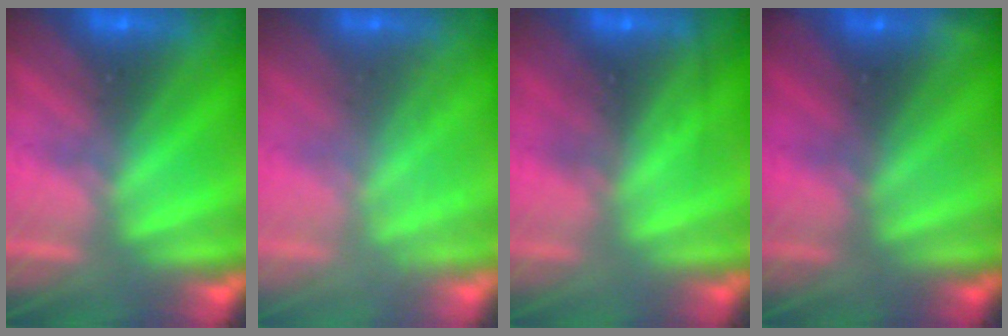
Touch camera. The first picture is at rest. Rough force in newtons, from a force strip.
{"total": 1.8}
{"total": 2.4}
{"total": 8.2}